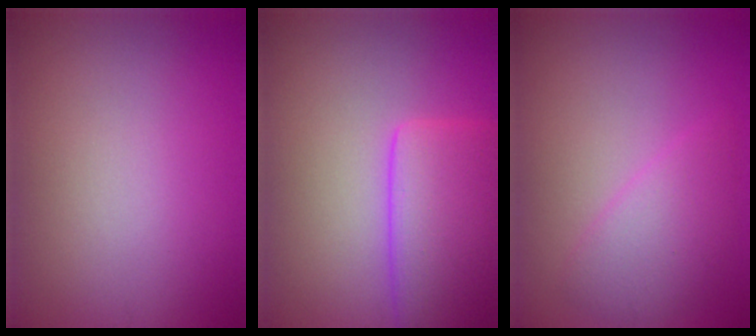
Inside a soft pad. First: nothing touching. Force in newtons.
{"total": 6.7, "press": 6.7, "slide": 0.3}
{"total": 3.0, "press": 3.0, "slide": 0.1}